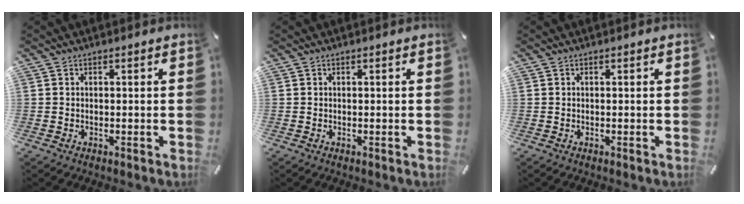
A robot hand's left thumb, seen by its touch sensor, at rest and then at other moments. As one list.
[{"total": 0.0}, {"total": 0.0}]